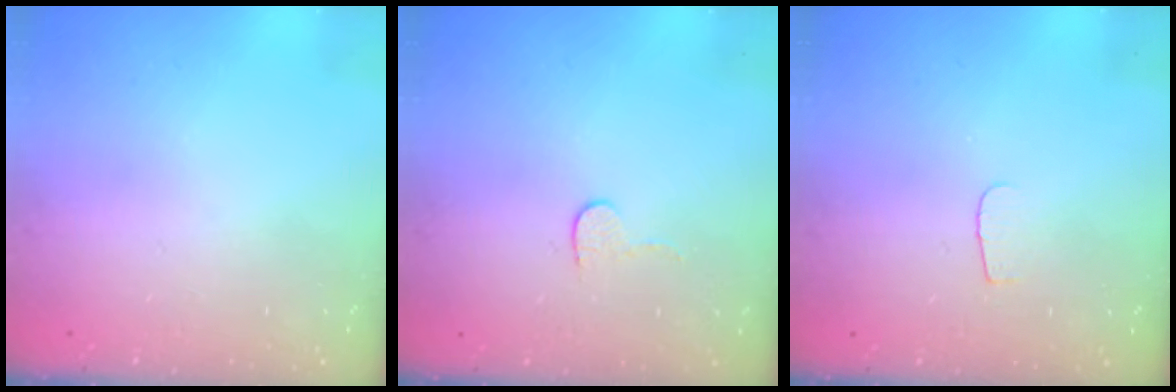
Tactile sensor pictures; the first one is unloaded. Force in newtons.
{"total": 4.0, "press": 4.0, "slide": 0.3}
{"total": 3.6, "press": 3.5, "slide": 0.4}